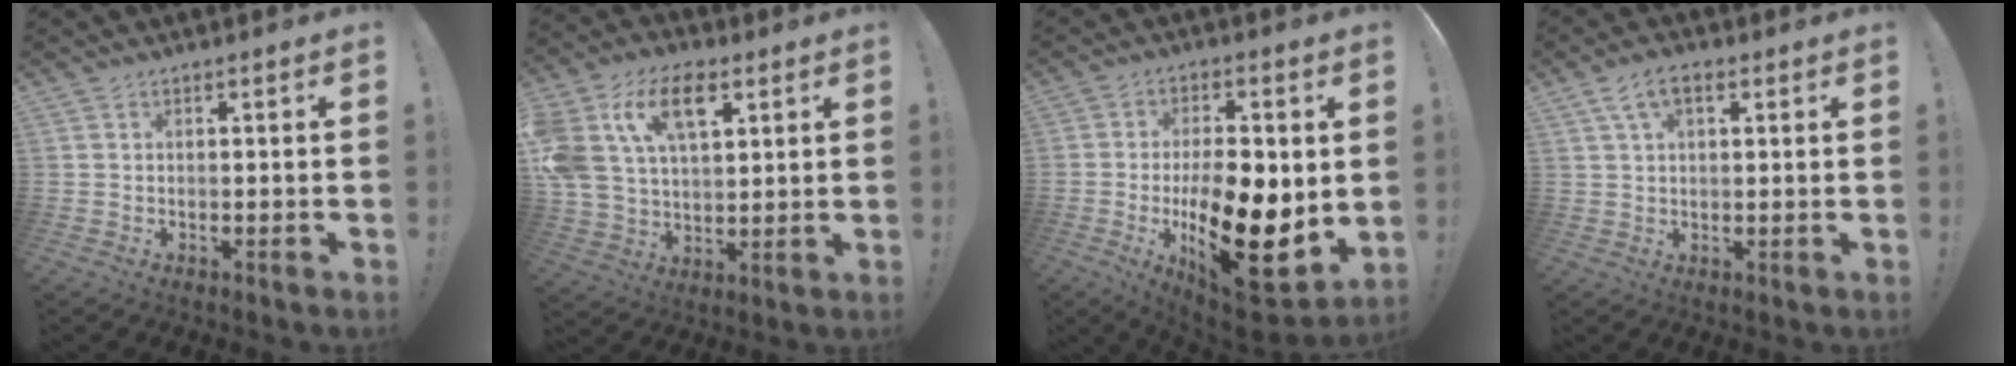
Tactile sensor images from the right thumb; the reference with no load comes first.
{"total": 17.9, "force": [7.5, 11.5, 11.4], "torque": [-0.228, -0.020, 0.138]}
{"total": 22.3, "force": [-3.9, 9.6, 19.8], "torque": [-0.335, 0.003, -0.049]}
{"total": 6.4, "force": [3.0, 3.2, 4.7], "torque": [-0.083, 0.001, 0.057]}